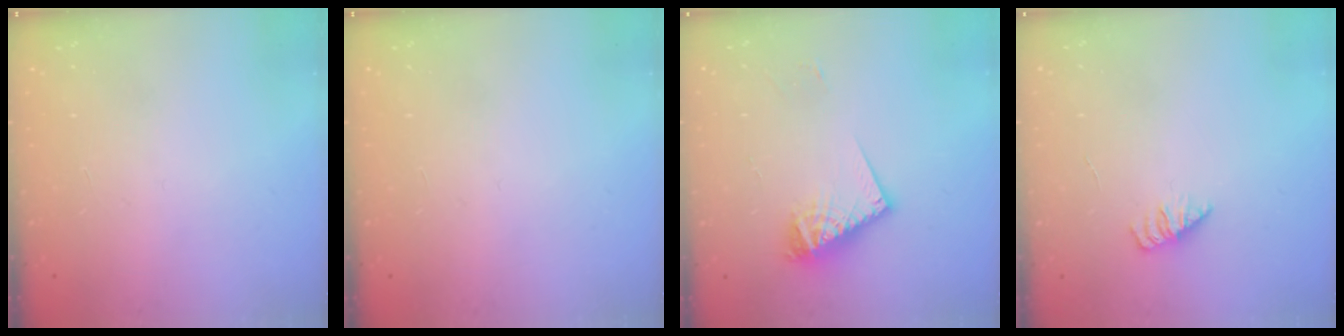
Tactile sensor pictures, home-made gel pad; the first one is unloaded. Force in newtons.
{"total": 0.0}
{"total": 10.1, "press": 10.0, "slide": 1.0}
{"total": 1.7, "press": 1.7, "slide": 0.3}